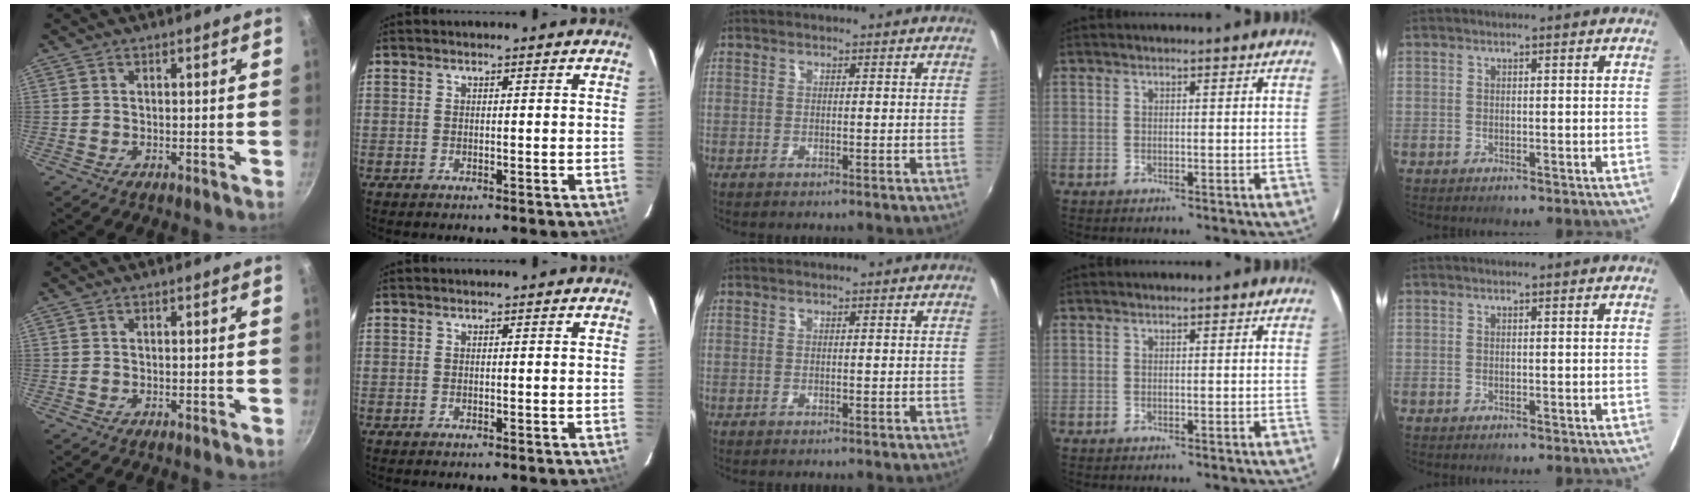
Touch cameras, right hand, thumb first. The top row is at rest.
{}